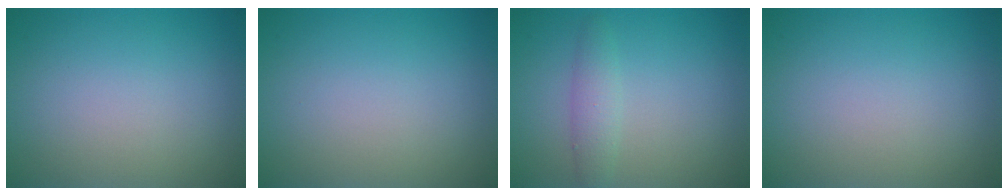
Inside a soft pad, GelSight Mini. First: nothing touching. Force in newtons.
{"total": 0.0}
{"total": 1.9, "press": 1.9, "slide": 0.1}
{"total": 0.0}